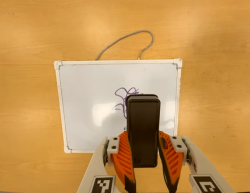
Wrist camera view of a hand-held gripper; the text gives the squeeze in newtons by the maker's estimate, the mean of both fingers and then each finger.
{"total": 9.1, "left": 6.8, "right": 11.4}